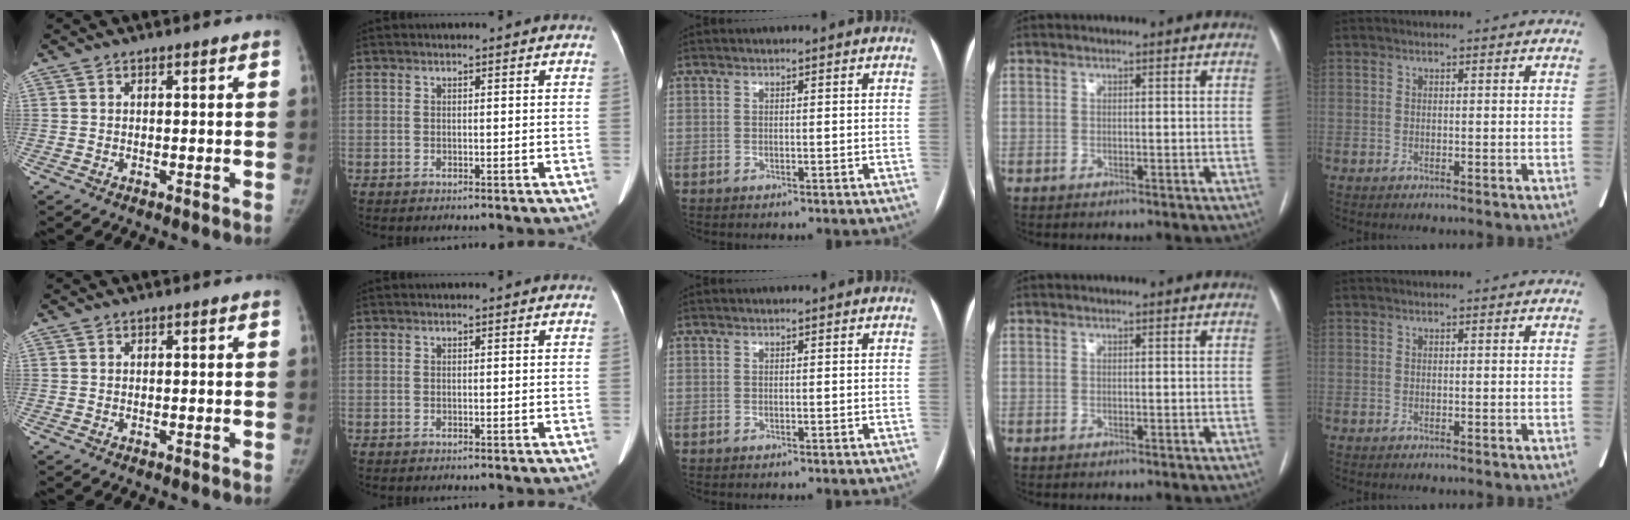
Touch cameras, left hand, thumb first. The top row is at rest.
{}